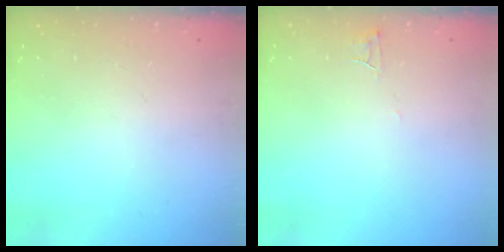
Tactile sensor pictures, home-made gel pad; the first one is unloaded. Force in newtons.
{"total": 3.3, "press": 3.3, "slide": 0.2}